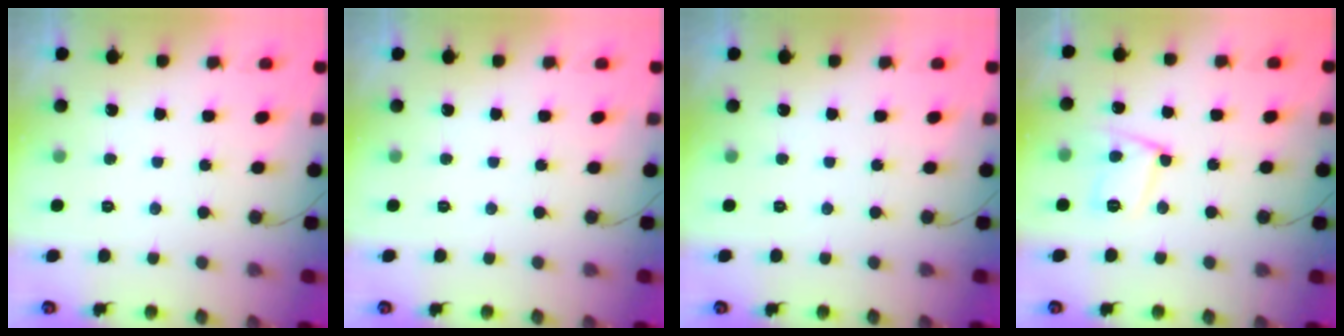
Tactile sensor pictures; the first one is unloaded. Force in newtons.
{"total": 0.0}
{"total": 0.0}
{"total": 11.2, "press": 11.1, "slide": 1.0}